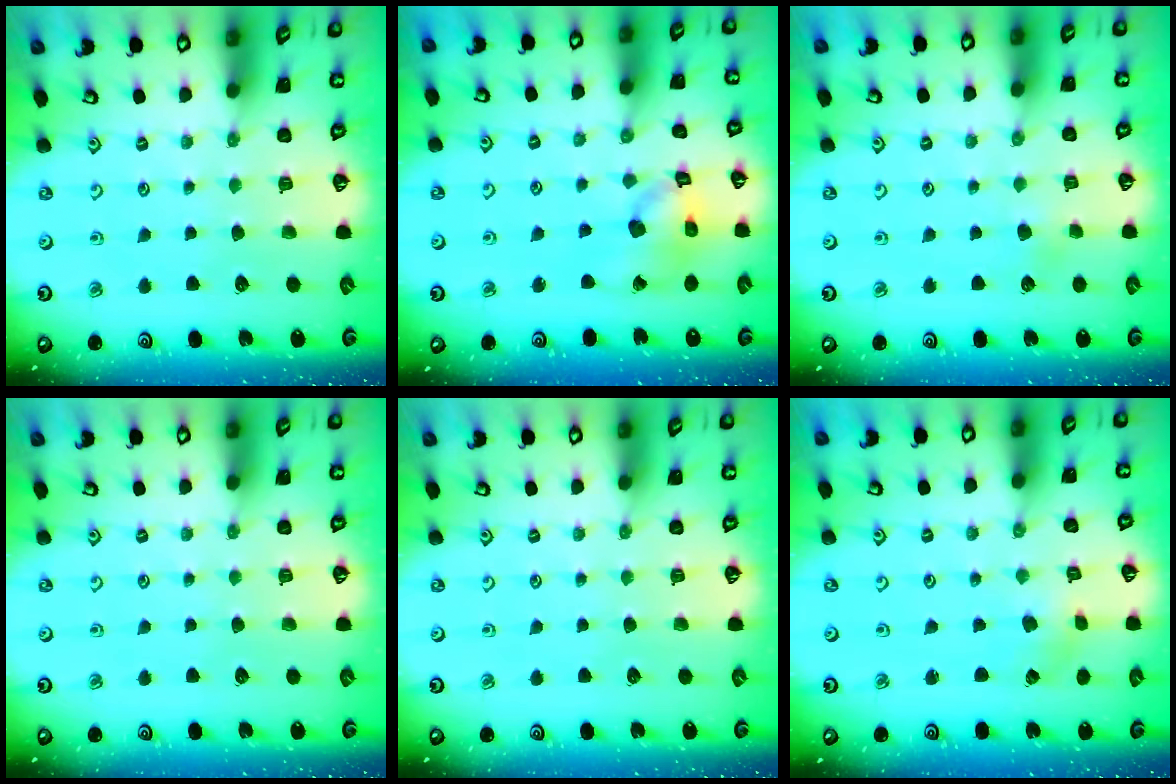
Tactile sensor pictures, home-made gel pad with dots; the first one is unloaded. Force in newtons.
{"total": 12.0, "press": 11.8, "slide": 1.7}
{"total": 2.3, "press": 2.3, "slide": 0.2}
{"total": 0.0}
{"total": 0.0}
{"total": 0.0}